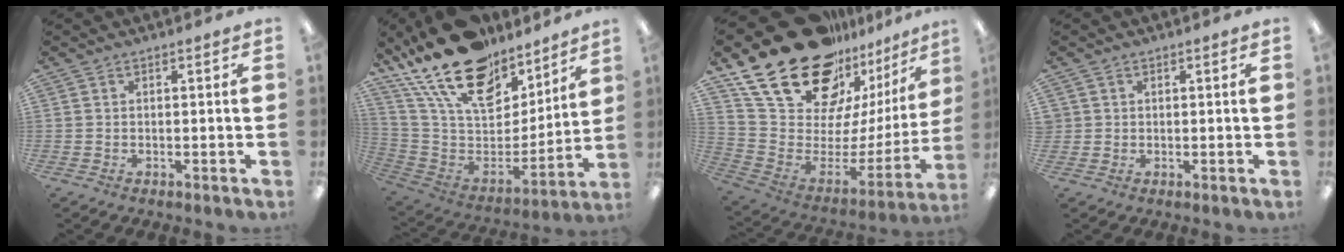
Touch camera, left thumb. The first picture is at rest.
{"total": 24.1, "force": [17.3, 11.5, 12.2], "torque": [-0.228, -0.116, 0.311]}
{"total": 30.4, "force": [19.4, 15.9, 17.3], "torque": [-0.291, -0.133, 0.372]}
{"total": 1.3, "force": [0.5, 1.2, -0.1], "torque": [0.001, 0.002, 0.008]}